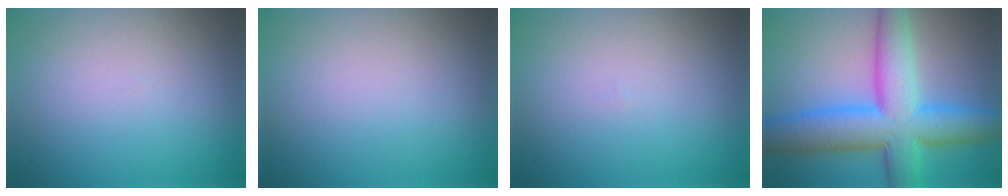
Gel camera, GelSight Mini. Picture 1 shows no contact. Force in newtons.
{"total": 0.0}
{"total": 0.0}
{"total": 10.0, "press": 10.0, "slide": 0.1}